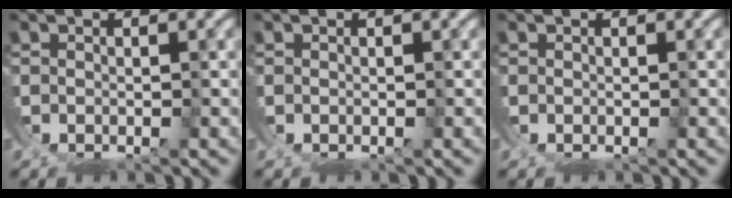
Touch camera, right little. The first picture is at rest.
{"total": 0.0}
{"total": 0.0}